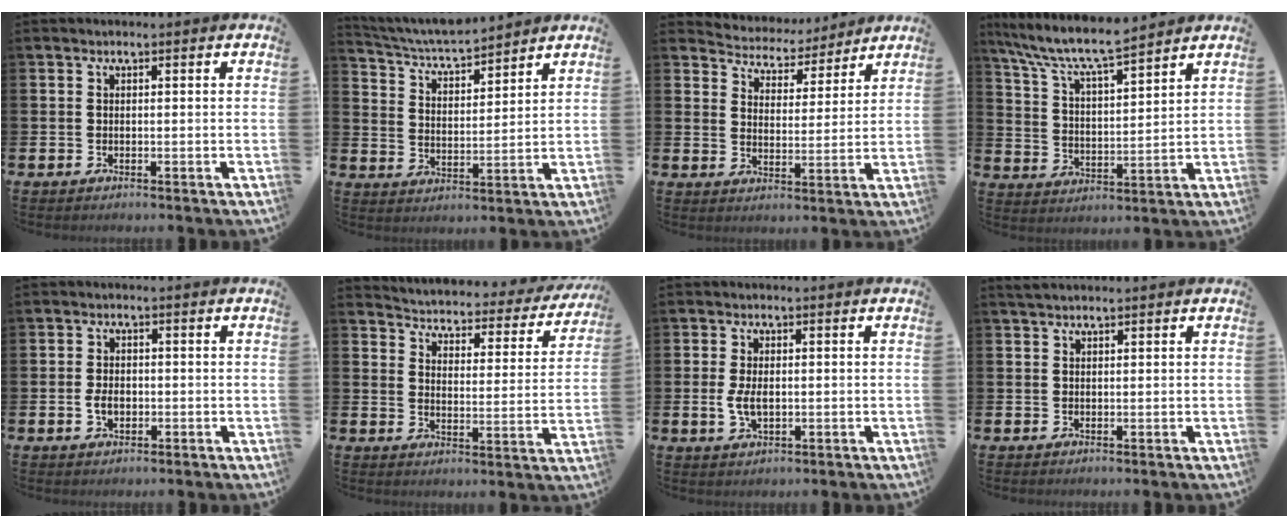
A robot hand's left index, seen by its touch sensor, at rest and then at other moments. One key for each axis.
{"total": 5.5, "fx": 5.3, "fy": 0.6, "fz": 1.2, "tx": -0.049, "ty": -0.034, "tz": 0.092}
{"total": 4.8, "fx": 4.5, "fy": 1.6, "fz": -0.4, "tx": -0.017, "ty": -0.040, "tz": 0.075}
{"total": 8.2, "fx": 7.5, "fy": 0.9, "fz": 3.2, "tx": -0.096, "ty": -0.047, "tz": 0.131}
{"total": 2.6, "fx": -0.4, "fy": 1.8, "fz": 1.8, "tx": -0.034, "ty": 0.005, "tz": -0.009}
{"total": 3.2, "fx": 3.0, "fy": 0.9, "fz": 0.4, "tx": -0.033, "ty": -0.032, "tz": 0.042}
{"total": 3.2, "fx": -0.1, "fy": 1.8, "fz": 2.7, "tx": -0.052, "ty": 0.007, "tz": -0.002}
{"total": 1.6, "fx": 1.5, "fy": 0.3, "fz": 0.5, "tx": -0.010, "ty": 0.004, "tz": 0.026}